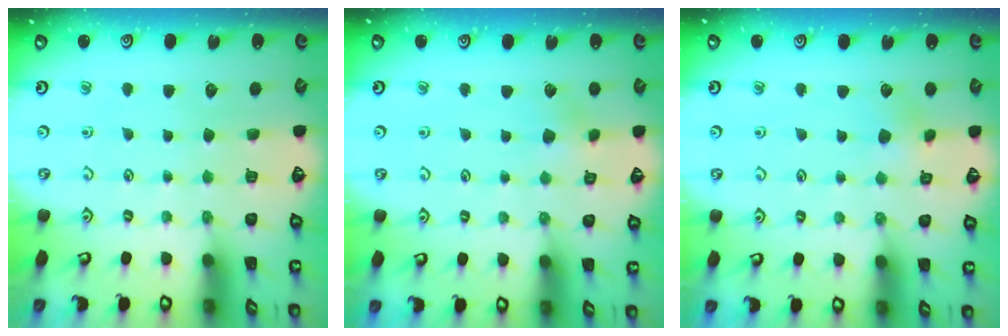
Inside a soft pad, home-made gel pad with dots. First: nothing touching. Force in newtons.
{"total": 3.4, "press": 3.4, "slide": 0.3}
{"total": 3.3, "press": 3.3, "slide": 0.4}